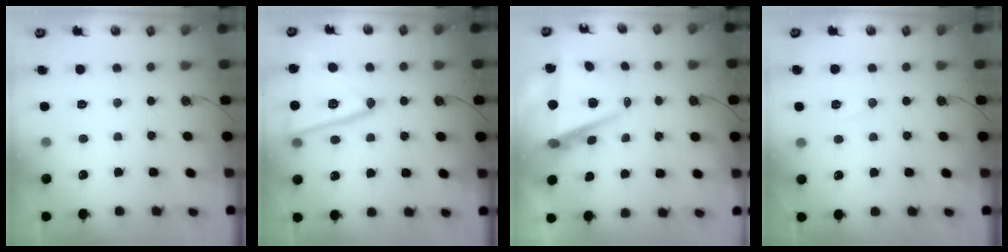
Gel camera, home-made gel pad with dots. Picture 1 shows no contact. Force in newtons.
{"total": 18.3, "press": 18.3, "slide": 0.9}
{"total": 8.4, "press": 7.2, "slide": 4.4}
{"total": 5.9, "press": 4.3, "slide": 4.0}